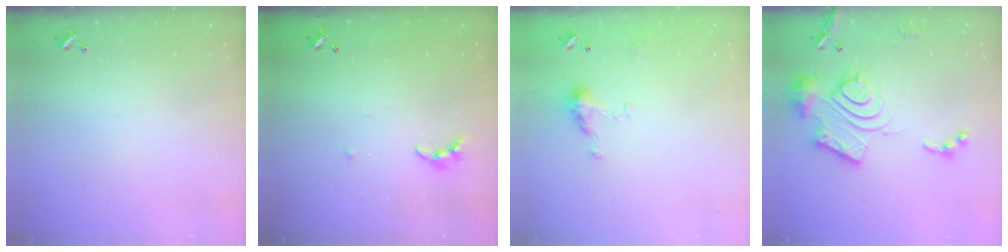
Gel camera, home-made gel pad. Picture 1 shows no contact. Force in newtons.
{"total": 4.3, "press": 4.3, "slide": 0.4}
{"total": 5.0, "press": 5.0, "slide": 0.7}
{"total": 19.5, "press": 19.4, "slide": 2.0}